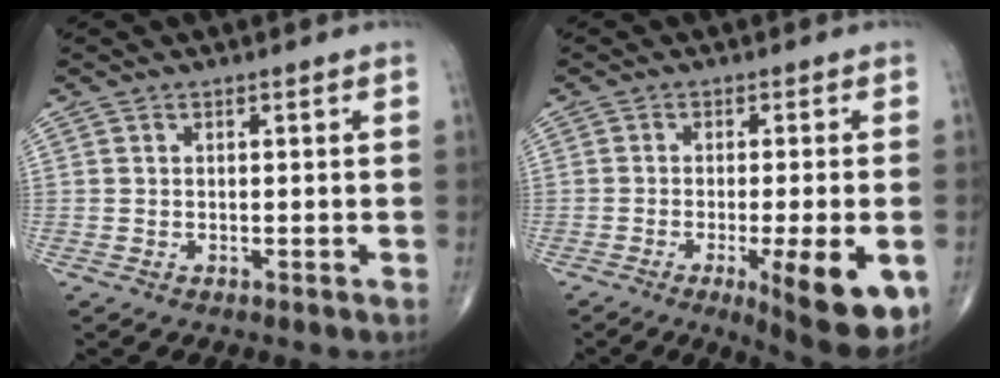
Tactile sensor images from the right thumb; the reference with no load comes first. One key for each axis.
{"total": 13.1, "fx": -4.5, "fy": 2.9, "fz": 11.9, "tx": -0.138, "ty": -0.009, "tz": -0.054}